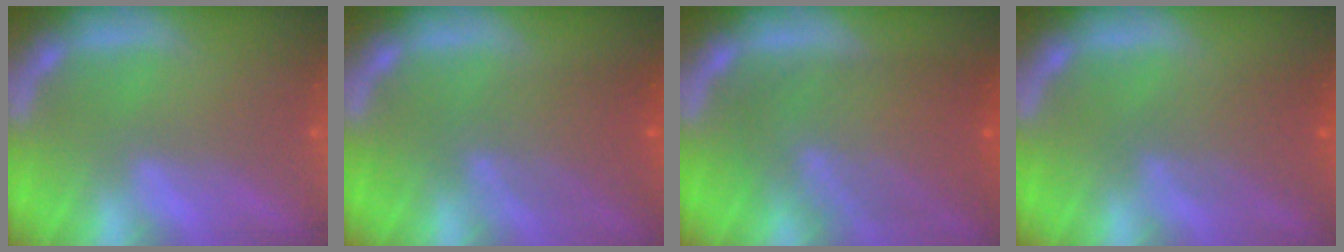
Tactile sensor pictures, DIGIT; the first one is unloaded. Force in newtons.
{"total": 5.1}
{"total": 9.0}
{"total": 3.6}